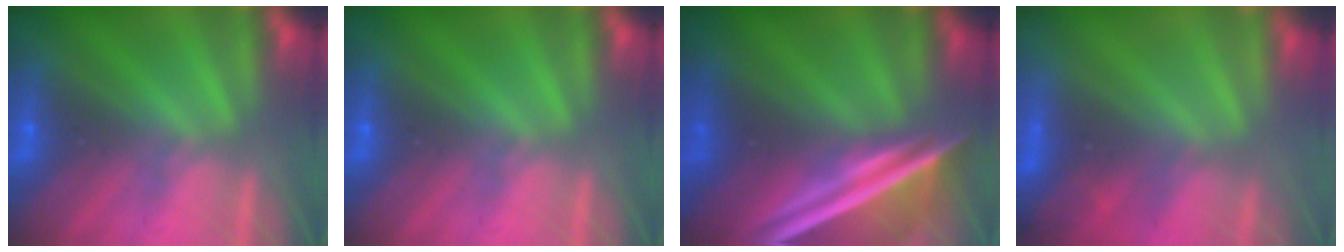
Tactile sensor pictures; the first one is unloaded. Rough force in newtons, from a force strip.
{"total": 0.0}
{"total": 7.5}
{"total": 3.8}